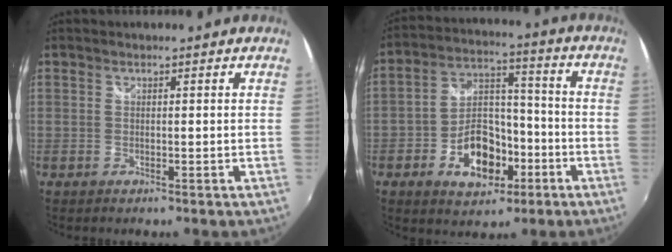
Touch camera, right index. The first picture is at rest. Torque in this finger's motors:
{"motor_torque": [1.10, -1.04, 0.72, 0.13]}